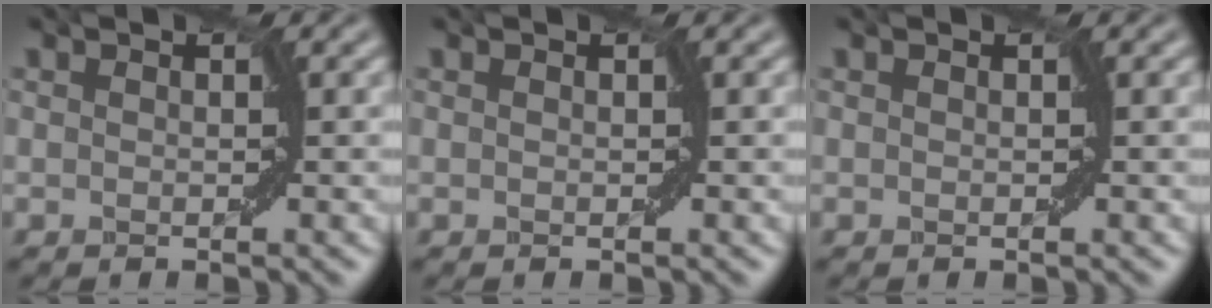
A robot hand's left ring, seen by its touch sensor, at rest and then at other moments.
{"total": 0.0}
{"total": 0.0}